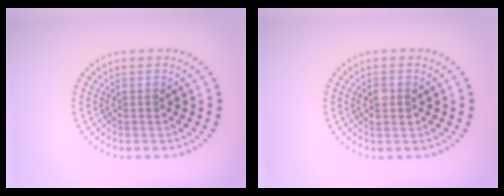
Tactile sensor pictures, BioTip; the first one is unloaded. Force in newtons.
{"total": 1.1, "press": 1.1, "slide": 0.1}